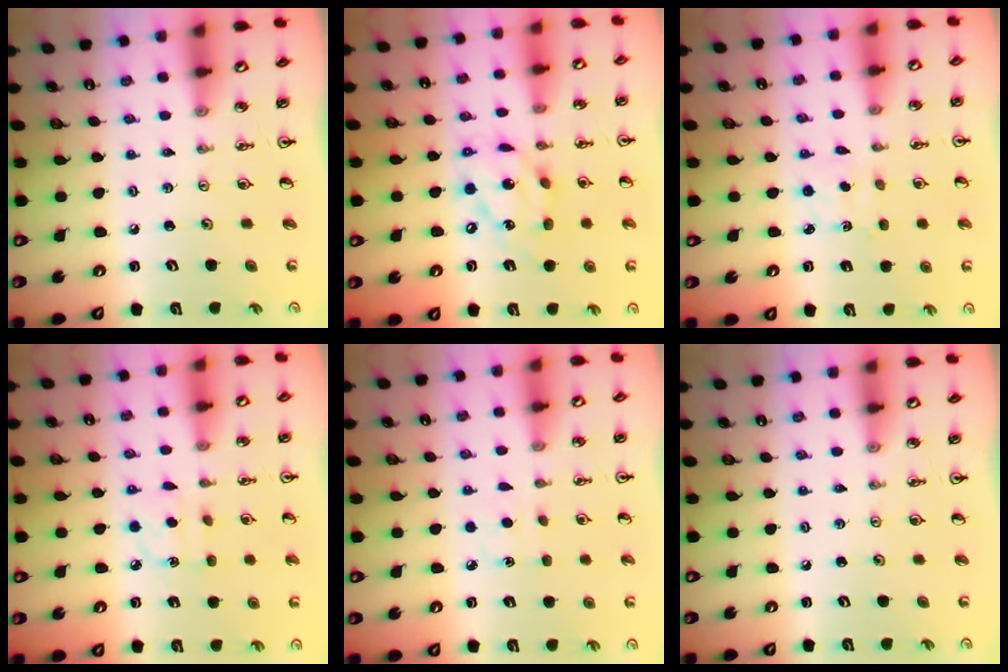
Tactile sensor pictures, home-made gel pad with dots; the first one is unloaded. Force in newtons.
{"total": 13.9, "press": 13.9, "slide": 1.4}
{"total": 2.1, "press": 2.0, "slide": 0.6}
{"total": 4.5, "press": 4.5, "slide": 0.5}
{"total": 3.6, "press": 3.6, "slide": 0.5}
{"total": 0.0}